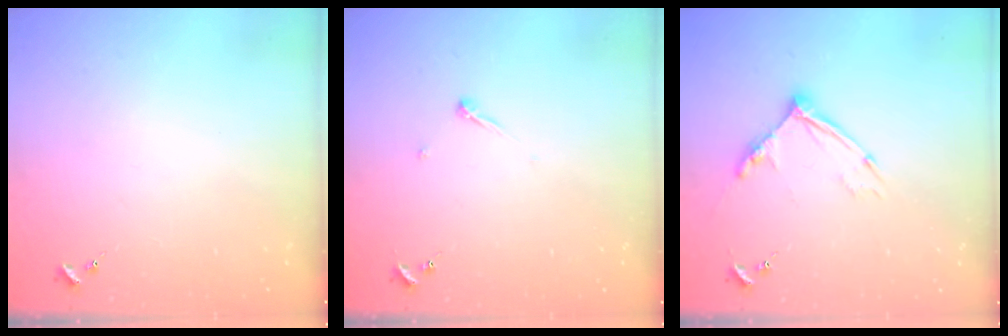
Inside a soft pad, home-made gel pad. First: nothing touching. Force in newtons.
{"total": 3.2, "press": 3.2, "slide": 0.3}
{"total": 12.8, "press": 12.7, "slide": 1.2}